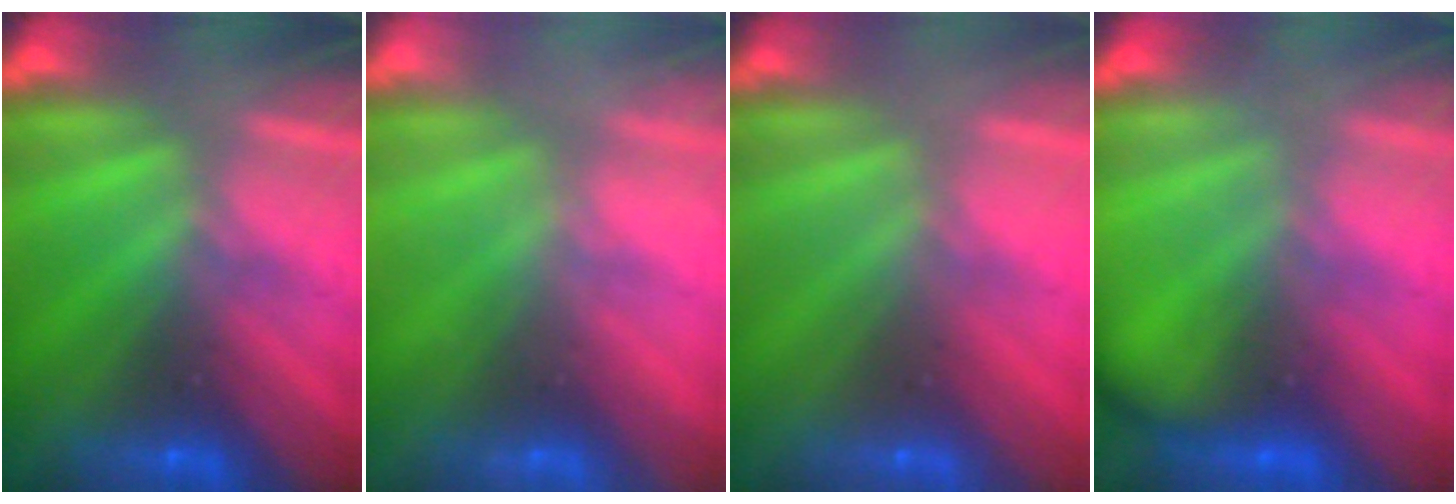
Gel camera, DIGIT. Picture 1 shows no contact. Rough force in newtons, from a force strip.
{"total": 2.3}
{"total": 2.8}
{"total": 2.3}